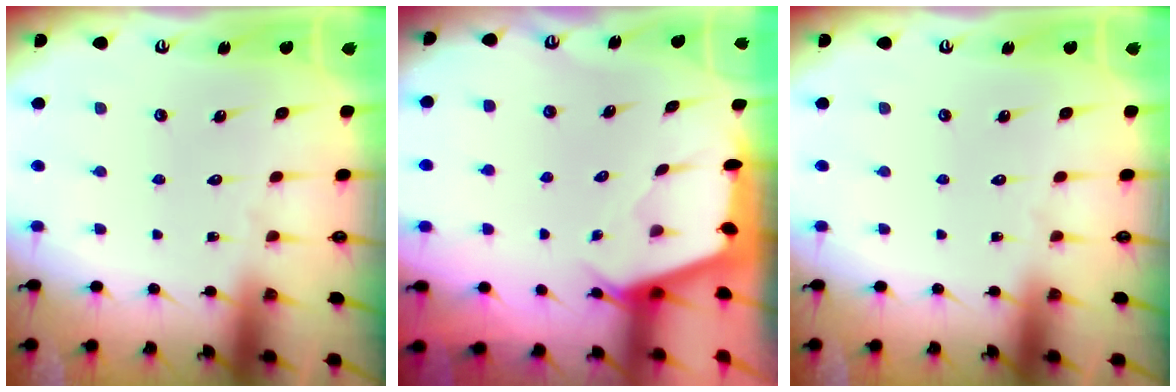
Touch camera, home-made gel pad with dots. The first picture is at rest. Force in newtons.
{"total": 2.5, "press": 2.5, "slide": 0.3}
{"total": 0.0}